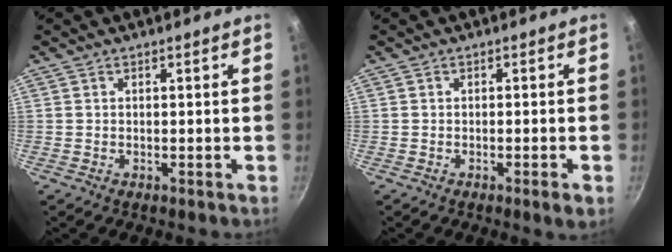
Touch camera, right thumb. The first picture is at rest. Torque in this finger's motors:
{"motor_torque": [0.15, 0.45, 0.03, -0.32, 0.08]}